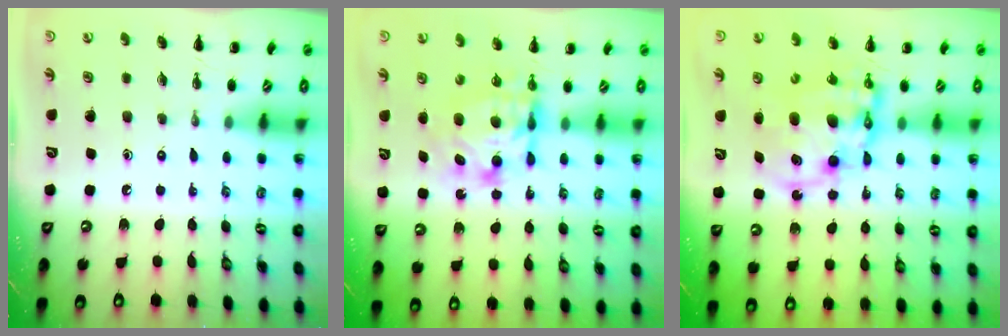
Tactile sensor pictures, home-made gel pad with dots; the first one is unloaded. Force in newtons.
{"total": 6.6, "press": 6.5, "slide": 0.9}
{"total": 13.2, "press": 12.8, "slide": 3.1}